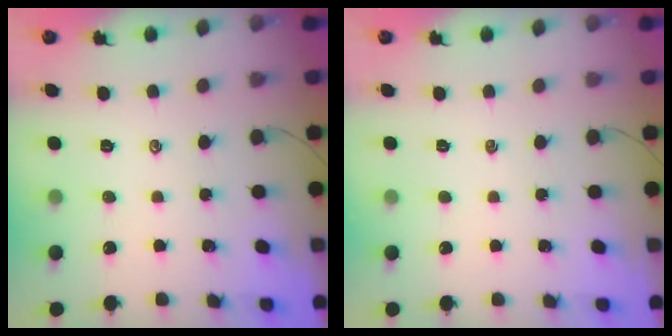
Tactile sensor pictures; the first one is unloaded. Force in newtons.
{"total": 0.0}